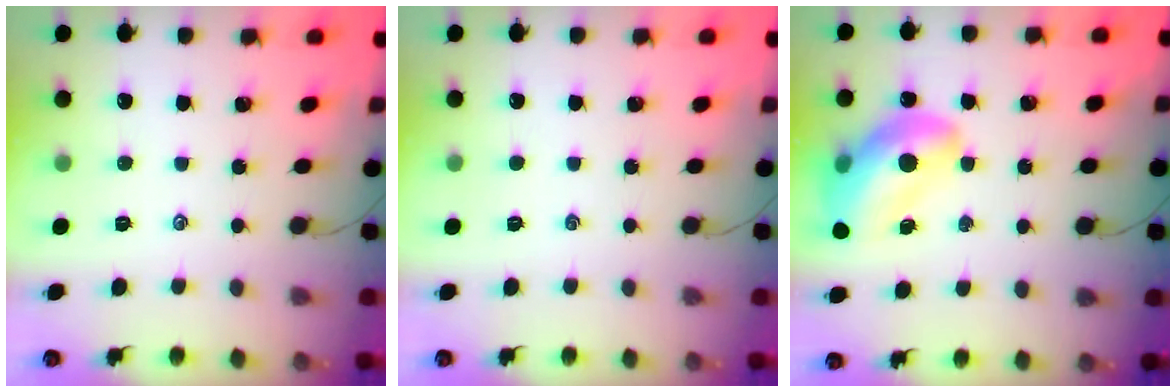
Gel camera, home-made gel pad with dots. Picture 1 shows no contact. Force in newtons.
{"total": 0.0}
{"total": 15.9, "press": 15.3, "slide": 4.6}